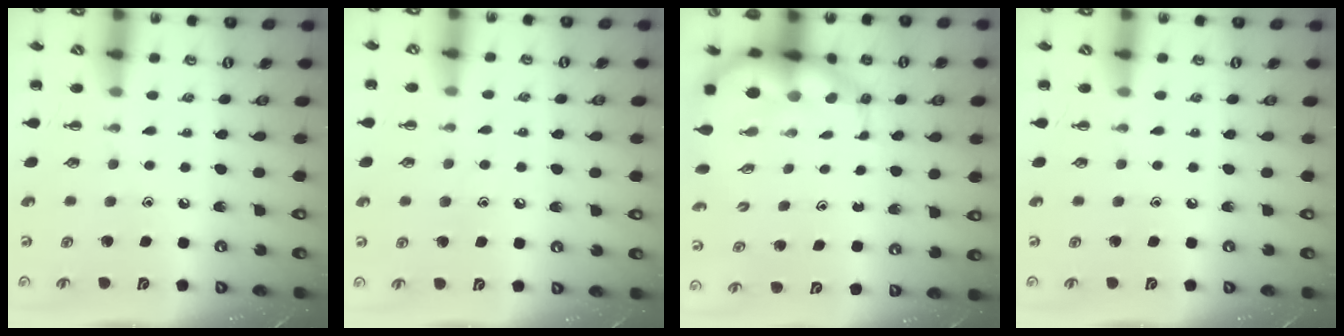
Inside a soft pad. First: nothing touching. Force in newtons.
{"total": 6.4, "press": 6.2, "slide": 1.4}
{"total": 8.7, "press": 8.3, "slide": 2.5}
{"total": 0.0}